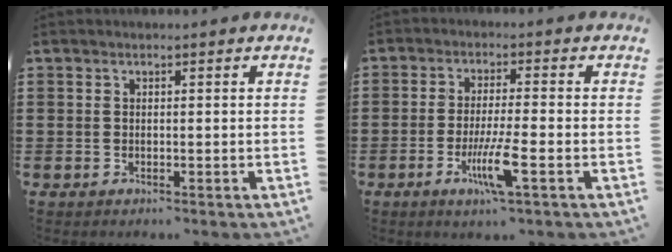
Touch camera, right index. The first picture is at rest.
{"total": 6.8, "force": [-2.8, 0.5, 6.1], "torque": [-0.118, -0.015, -0.051]}